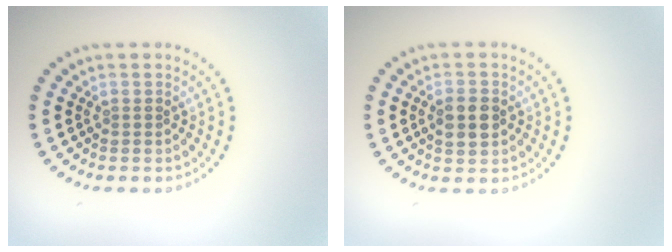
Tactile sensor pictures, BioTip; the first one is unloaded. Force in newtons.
{"total": 2.9, "press": 2.9, "slide": 0.0}